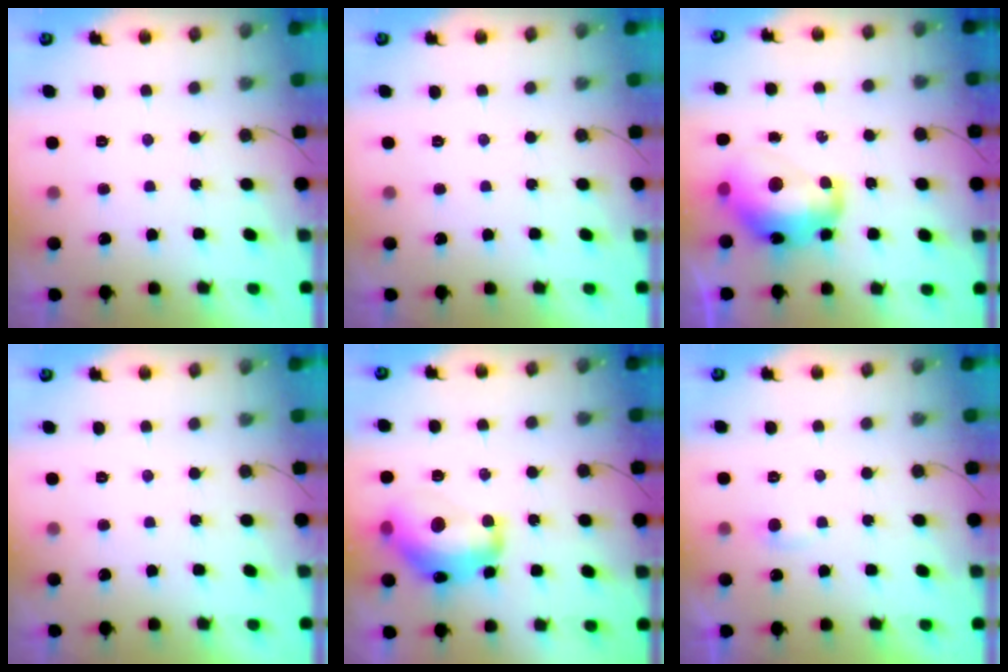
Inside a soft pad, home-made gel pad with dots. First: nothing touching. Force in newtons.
{"total": 0.0}
{"total": 15.3, "press": 15.2, "slide": 1.5}
{"total": 0.0}
{"total": 16.6, "press": 16.6, "slide": 1.0}
{"total": 3.5, "press": 3.4, "slide": 0.4}